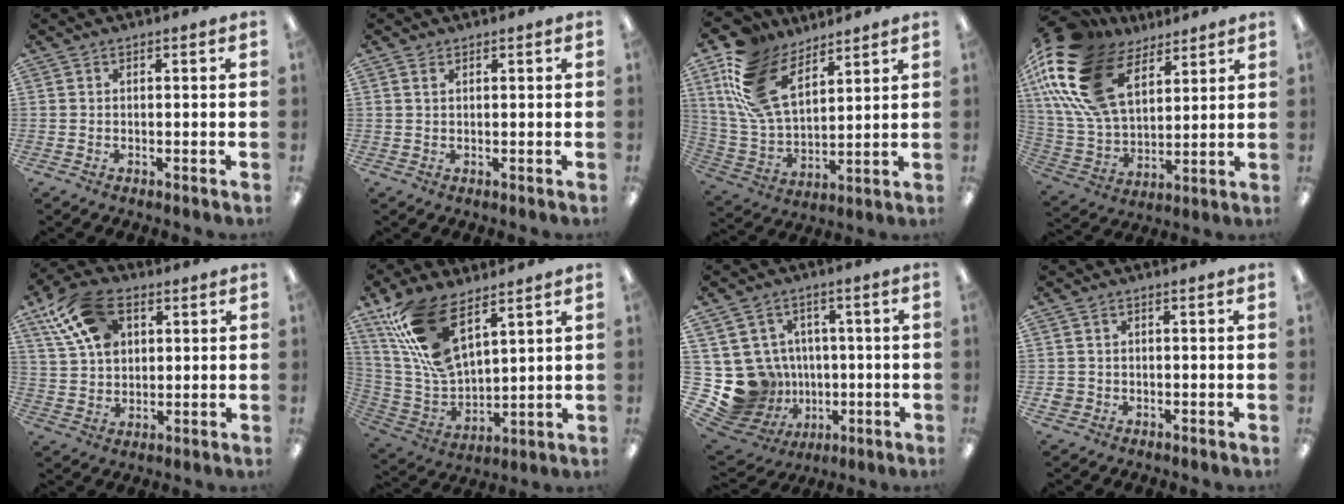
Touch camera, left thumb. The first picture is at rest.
{"total": 1.2, "force": [0.7, 0.6, 0.8], "torque": [-0.017, 0.002, 0.012]}
{"total": 18.4, "force": [9.5, 10.7, 11.6], "torque": [-0.265, -0.027, 0.180]}
{"total": 24.6, "force": [11.9, 14.4, 15.9], "torque": [-0.361, -0.048, 0.216]}
{"total": 14.1, "force": [6.5, 9.1, 8.6], "torque": [-0.178, -0.003, 0.121]}
{"total": 19.7, "force": [11.1, 9.7, 13.1], "torque": [-0.291, -0.035, 0.205]}
{"total": 14.6, "force": [-1.5, 13.9, 4.3], "torque": [-0.117, -0.002, 0.010]}
{"total": 2.0, "force": [0.1, 1.9, 0.7], "torque": [-0.014, 0.004, 0.000]}